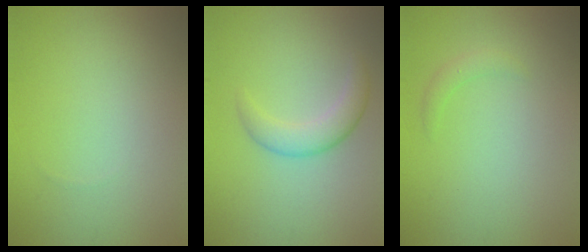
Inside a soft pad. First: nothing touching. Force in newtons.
{"total": 2.7, "press": 2.7, "slide": 0.1}
{"total": 1.0, "press": 1.0, "slide": 0.1}